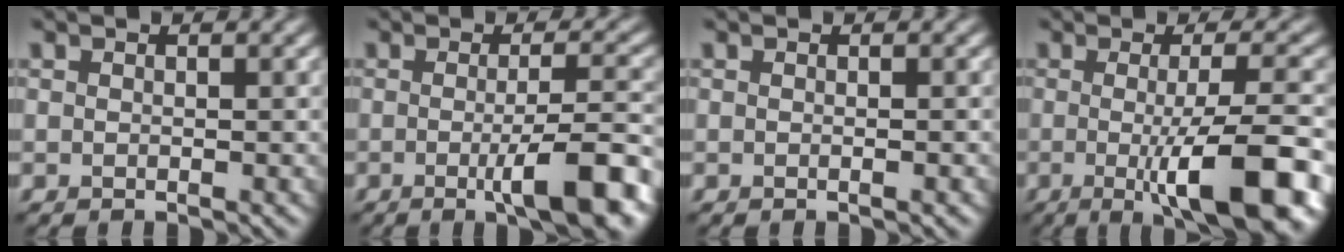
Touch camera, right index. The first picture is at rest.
{"total": 7.2, "force": [-2.0, 1.5, 6.8], "torque": [-0.096, 0.002, -0.032]}
{"total": 0.6, "force": [-0.2, 0.1, 0.6], "torque": [-0.006, 0.000, -0.003]}
{"total": 10.1, "force": [-2.1, 2.3, 9.7], "torque": [-0.120, -0.014, -0.033]}